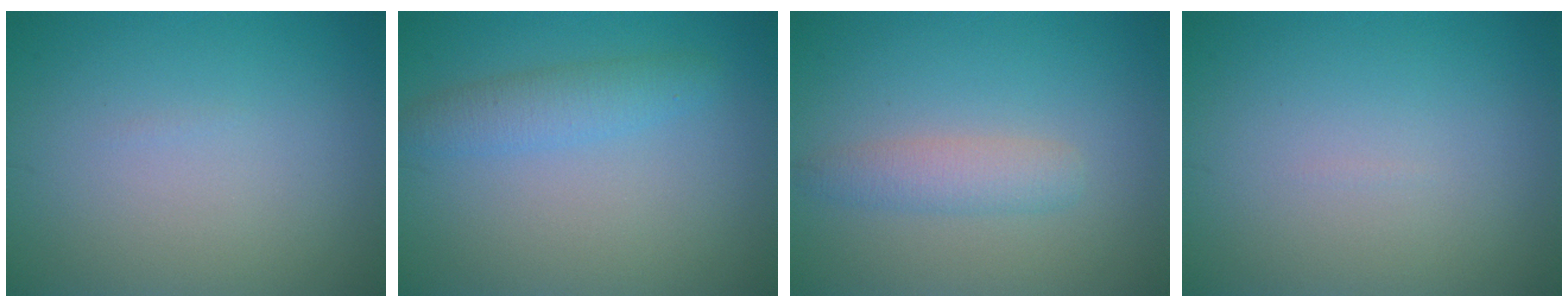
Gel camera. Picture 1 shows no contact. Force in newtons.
{"total": 2.4, "press": 2.4, "slide": 0.1}
{"total": 2.3, "press": 2.3, "slide": 0.1}
{"total": 0.0}